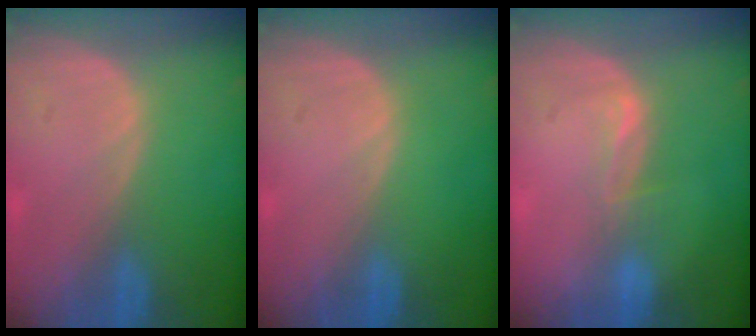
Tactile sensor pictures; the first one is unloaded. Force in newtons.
{"total": 0.0}
{"total": 2.2, "press": 1.7, "slide": 1.4}